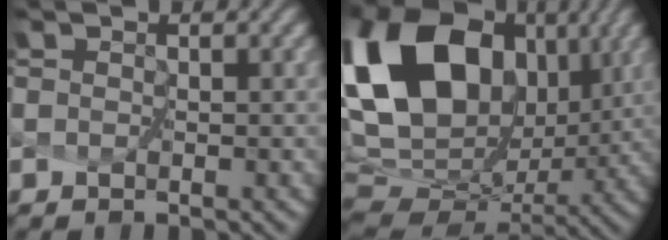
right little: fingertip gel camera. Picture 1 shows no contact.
{"total": 18.9, "force": [5.9, 12.8, 12.6], "torque": [-0.272, 0.019, 0.117]}